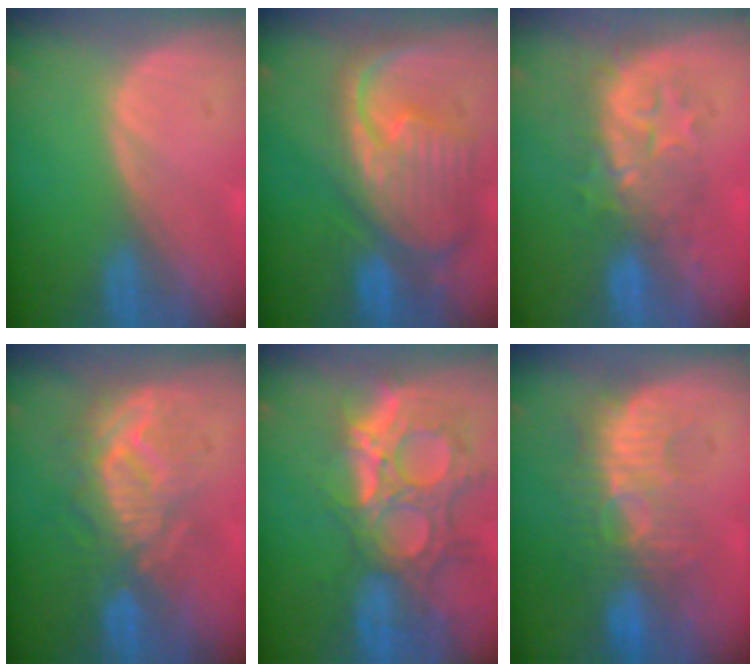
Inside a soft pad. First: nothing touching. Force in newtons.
{"total": 12.2, "press": 10.5, "slide": 6.2}
{"total": 8.4, "press": 7.9, "slide": 2.7}
{"total": 9.0, "press": 8.9, "slide": 1.7}
{"total": 13.3, "press": 11.4, "slide": 6.9}
{"total": 9.3, "press": 8.8, "slide": 3.1}